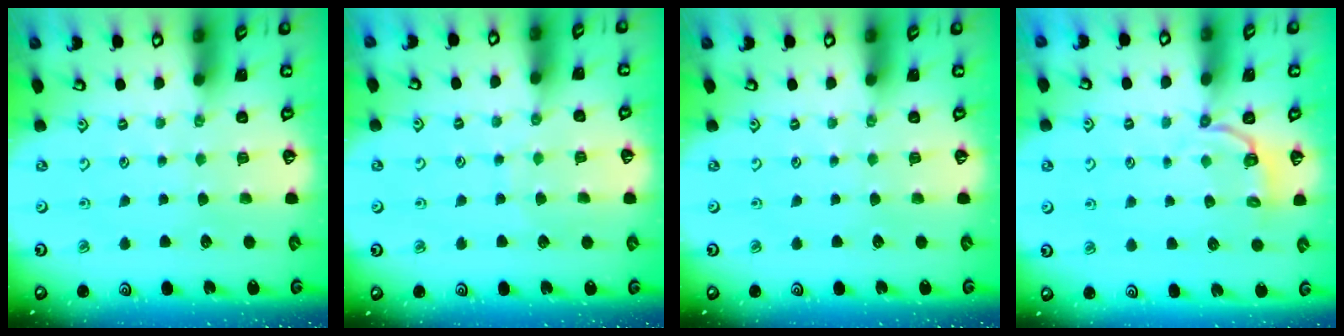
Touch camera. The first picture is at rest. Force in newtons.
{"total": 5.7, "press": 5.7, "slide": 0.5}
{"total": 0.0}
{"total": 3.1, "press": 1.6, "slide": 2.6}